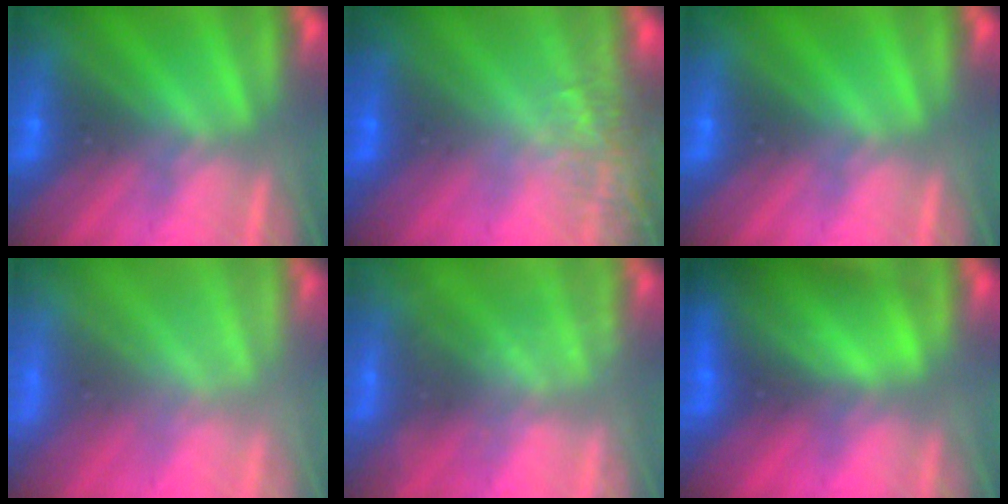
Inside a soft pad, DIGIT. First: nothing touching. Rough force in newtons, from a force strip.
{"total": 7.3}
{"total": 0.0}
{"total": 7.8}
{"total": 2.3}
{"total": 9.3}